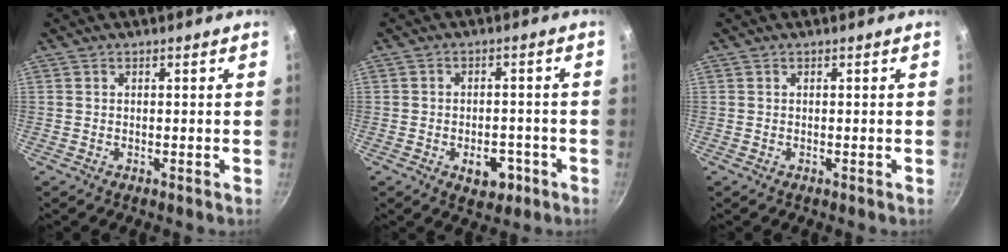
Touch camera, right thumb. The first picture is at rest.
{"total": 6.1, "force": [-2.5, 4.0, 3.8], "torque": [-0.029, 0.016, -0.029]}
{"total": 0.0}